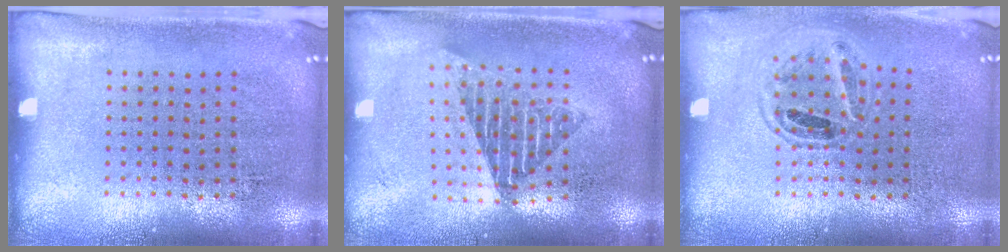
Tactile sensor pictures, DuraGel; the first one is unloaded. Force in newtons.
{"total": 1.7, "press": 1.3, "slide": 1.0}
{"total": 0.9, "press": 0.9, "slide": 0.1}